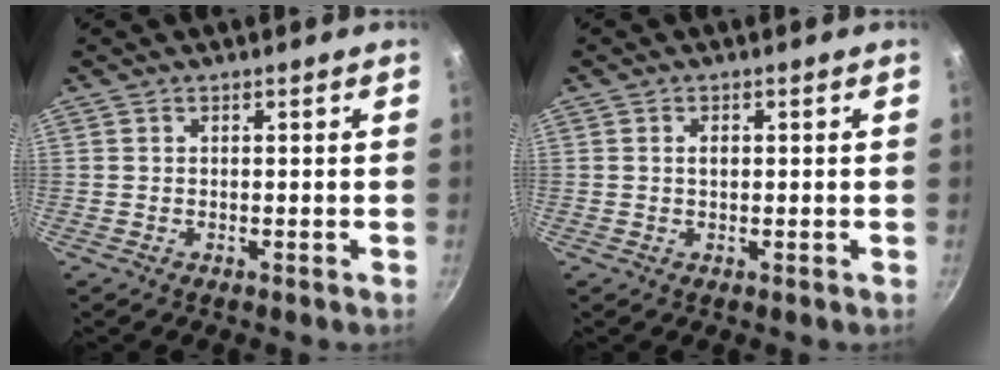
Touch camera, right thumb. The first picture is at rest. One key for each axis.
{"total": 1.3, "fx": 0.2, "fy": 0.8, "fz": 0.9, "tx": -0.013, "ty": 0.002, "tz": 0.003}